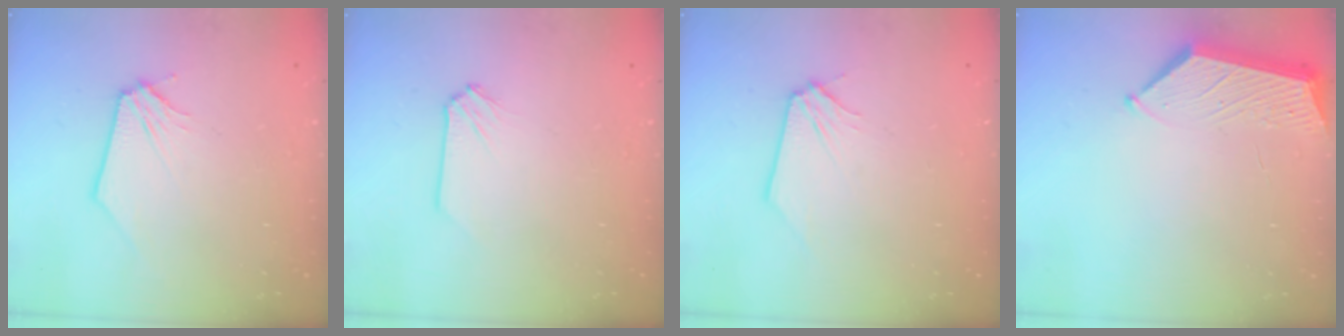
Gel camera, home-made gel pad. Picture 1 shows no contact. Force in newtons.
{"total": 0.0}
{"total": 0.0}
{"total": 4.1, "press": 4.1, "slide": 0.5}